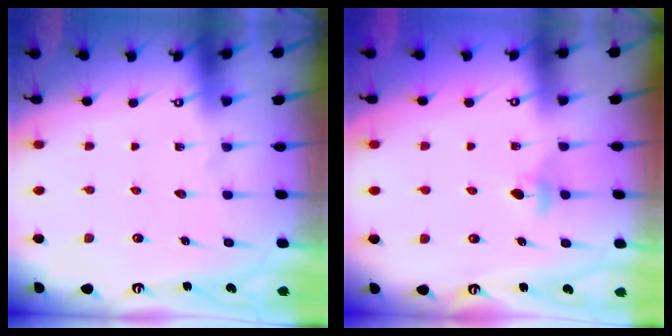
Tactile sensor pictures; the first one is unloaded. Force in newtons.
{"total": 3.9, "press": 3.9, "slide": 0.7}